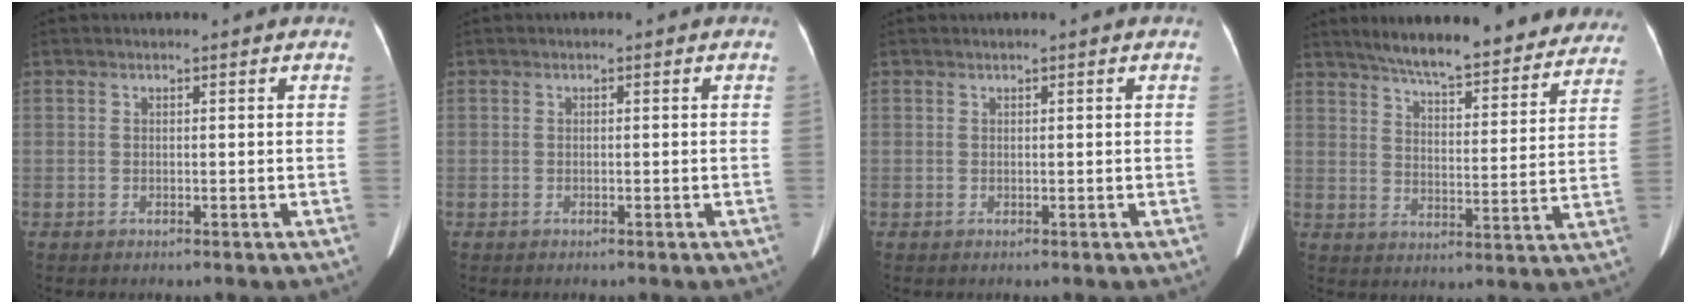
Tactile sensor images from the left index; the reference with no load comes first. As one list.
[{"total": 0.0}, {"total": 0.0}, {"total": 22.5, "force": [19.8, 4.3, 9.8], "torque": [-0.132, -0.017, 0.251]}]